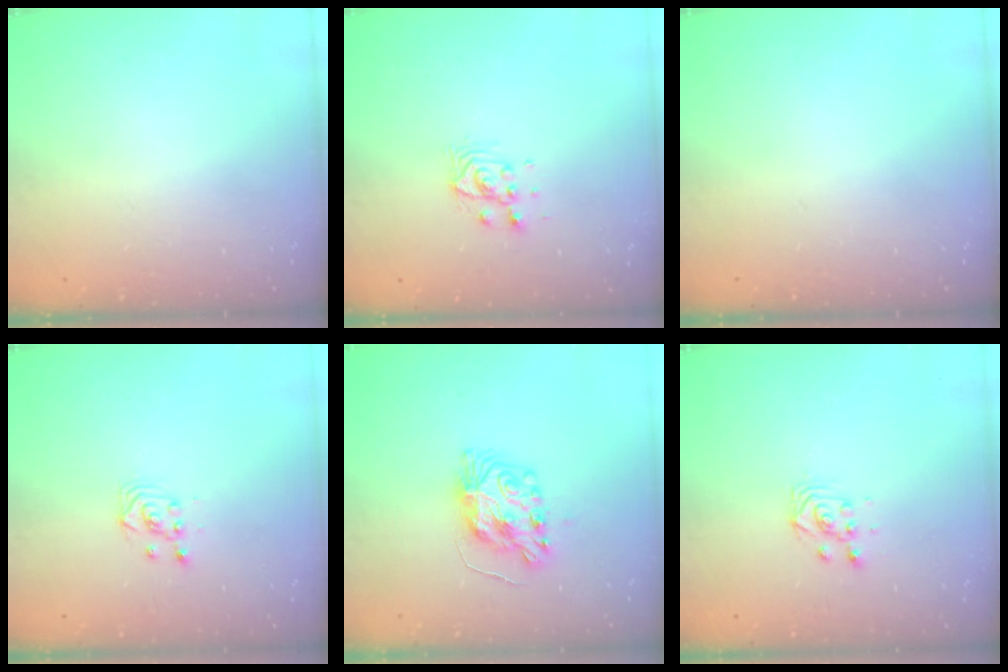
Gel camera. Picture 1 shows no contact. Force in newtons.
{"total": 5.4, "press": 5.4, "slide": 0.1}
{"total": 0.0}
{"total": 3.3, "press": 3.3, "slide": 0.1}
{"total": 9.4, "press": 9.4, "slide": 0.9}
{"total": 2.9, "press": 2.9, "slide": 0.4}